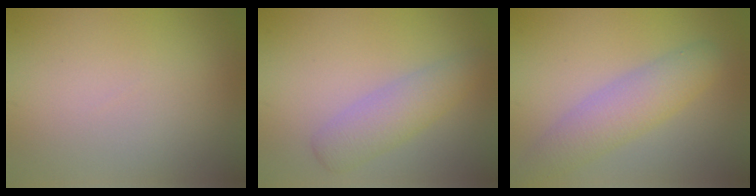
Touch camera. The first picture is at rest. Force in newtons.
{"total": 3.2, "press": 3.2, "slide": 0.1}
{"total": 4.2, "press": 4.2, "slide": 0.4}